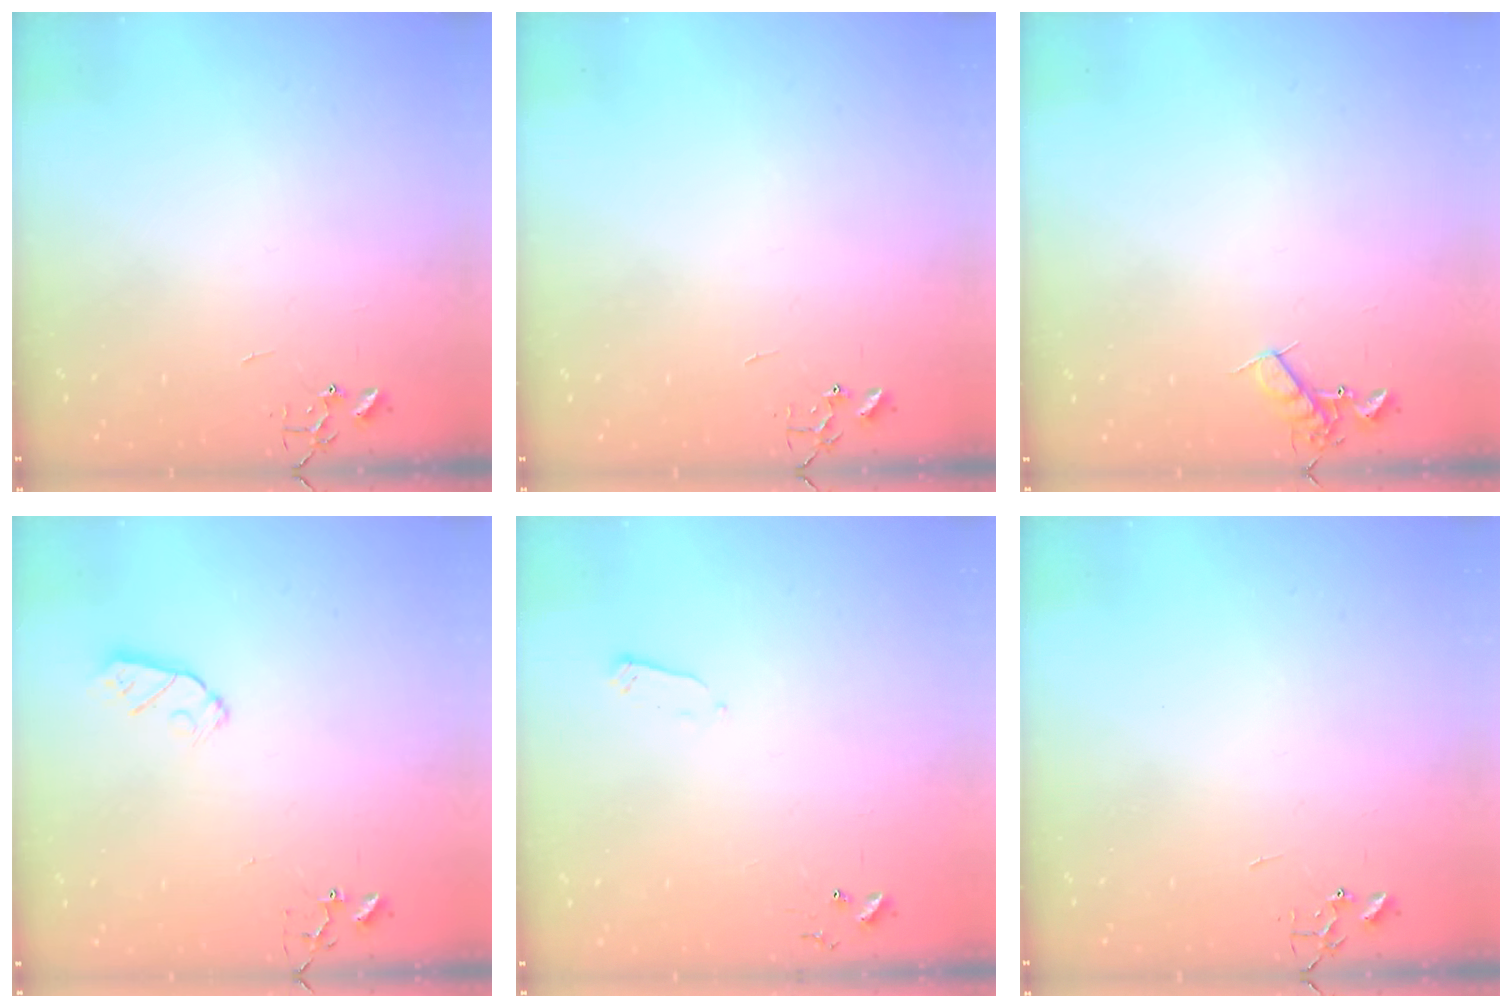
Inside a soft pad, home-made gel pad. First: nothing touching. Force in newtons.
{"total": 0.0}
{"total": 7.5, "press": 7.5, "slide": 0.8}
{"total": 5.5, "press": 5.4, "slide": 0.8}
{"total": 2.4, "press": 2.4, "slide": 0.4}
{"total": 0.0}